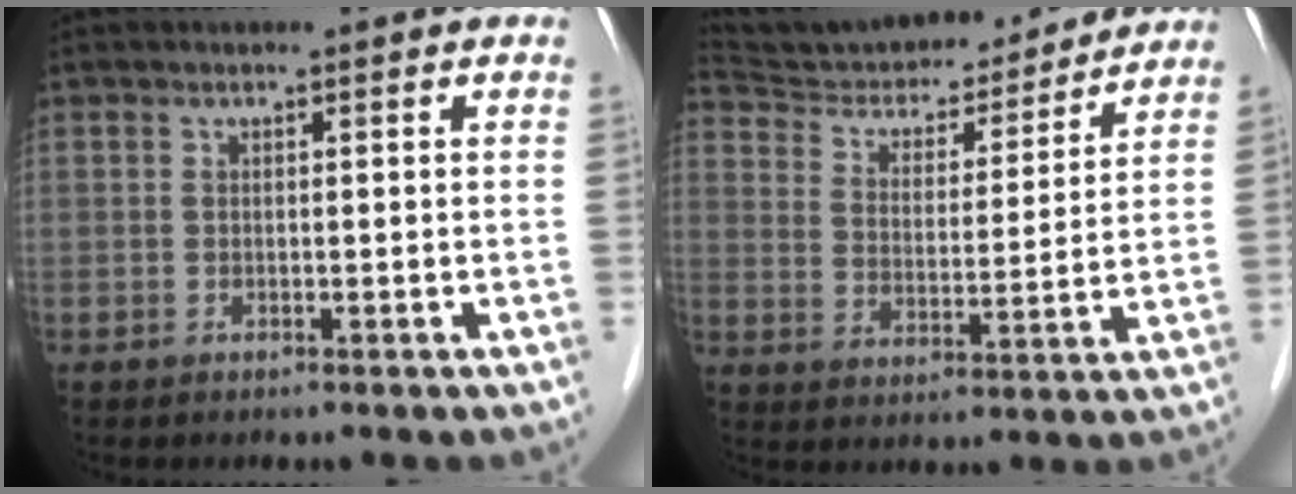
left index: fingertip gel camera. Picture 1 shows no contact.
{"total": 18.9, "force": [17.8, 4.3, 4.7], "torque": [-0.082, 0.008, 0.272]}